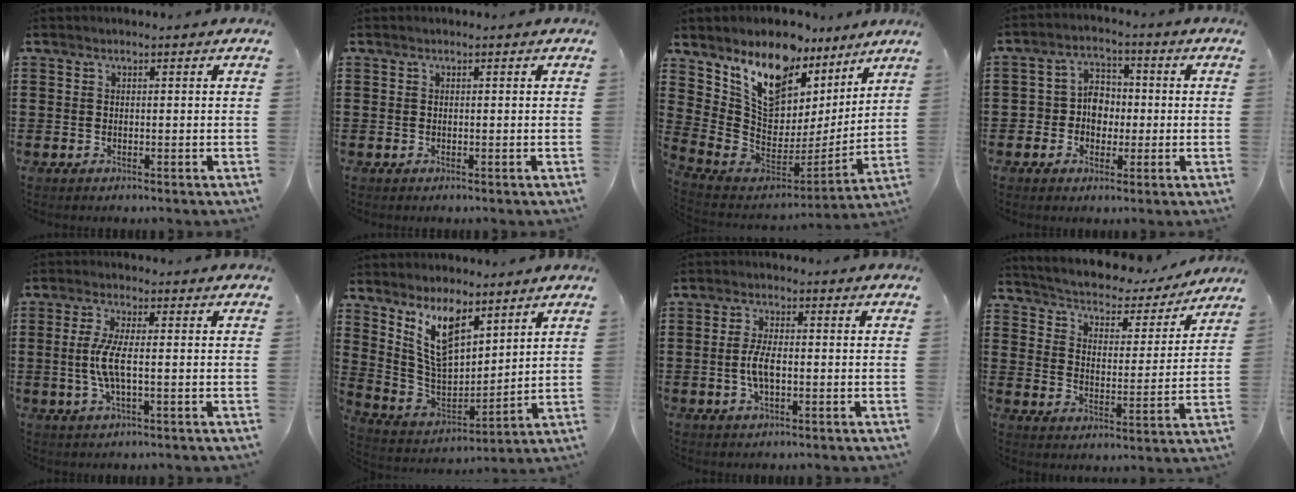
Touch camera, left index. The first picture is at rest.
{"total": 0.0}
{"total": 11.6, "force": [7.5, 6.9, 5.6], "torque": [-0.146, -0.052, 0.140]}
{"total": 4.8, "force": [-1.1, 4.3, 1.8], "torque": [-0.051, 0.014, -0.026]}
{"total": 5.5, "force": [-0.5, 1.2, 5.3], "torque": [-0.125, -0.008, -0.020]}
{"total": 10.3, "force": [6.7, 4.6, 6.3], "torque": [-0.157, -0.022, 0.126]}
{"total": 4.5, "force": [-0.7, 1.7, 4.1], "torque": [-0.096, -0.003, -0.020]}
{"total": 3.0, "force": [2.9, 0.6, 0.5], "torque": [-0.032, -0.027, 0.037]}